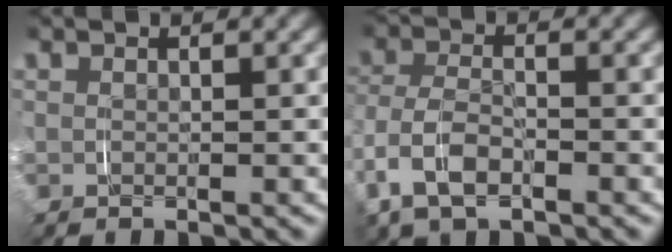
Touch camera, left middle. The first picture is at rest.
{"total": 4.6, "force": [-1.7, 3.0, 3.0], "torque": [-0.084, -0.011, -0.026]}